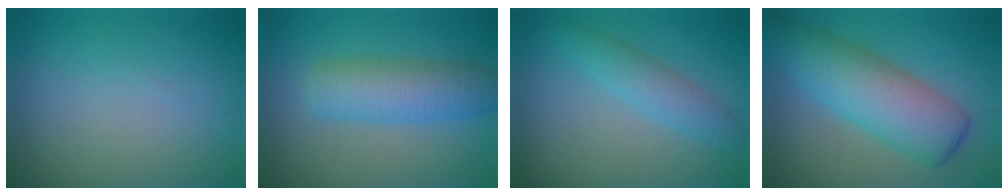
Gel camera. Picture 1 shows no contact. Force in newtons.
{"total": 5.6, "press": 5.6, "slide": 0.1}
{"total": 2.9, "press": 2.9, "slide": 0.1}
{"total": 6.7, "press": 6.7, "slide": 0.1}